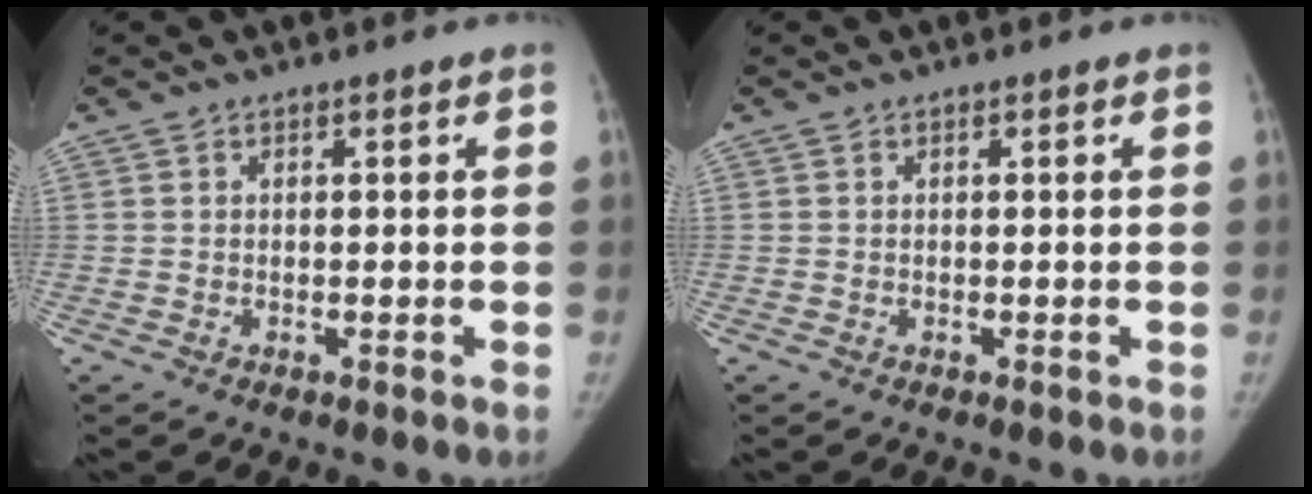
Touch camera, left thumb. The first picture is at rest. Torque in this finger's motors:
{"motor_torque": [0.28, 0.04, 0.07, -0.46, 0.07]}